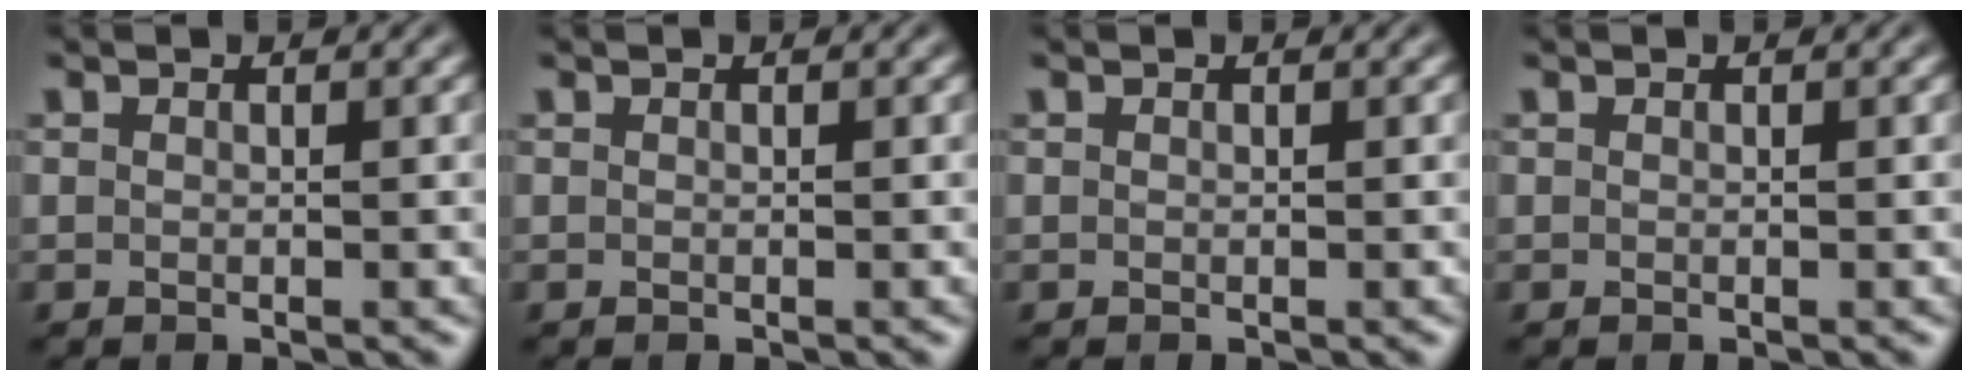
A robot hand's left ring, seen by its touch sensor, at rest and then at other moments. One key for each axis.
{"total": 0.0}
{"total": 0.0}
{"total": 0.0}